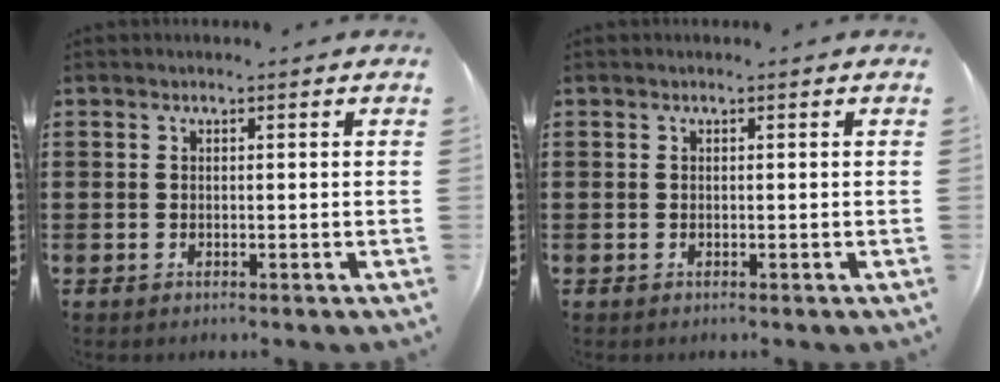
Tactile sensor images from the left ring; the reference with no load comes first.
{"total": 0.0}